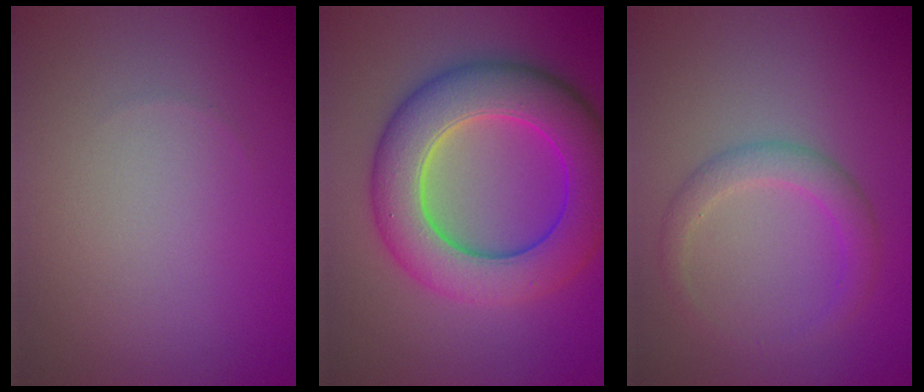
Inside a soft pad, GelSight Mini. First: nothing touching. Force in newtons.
{"total": 9.7, "press": 9.7, "slide": 0.2}
{"total": 2.5, "press": 2.5, "slide": 0.1}